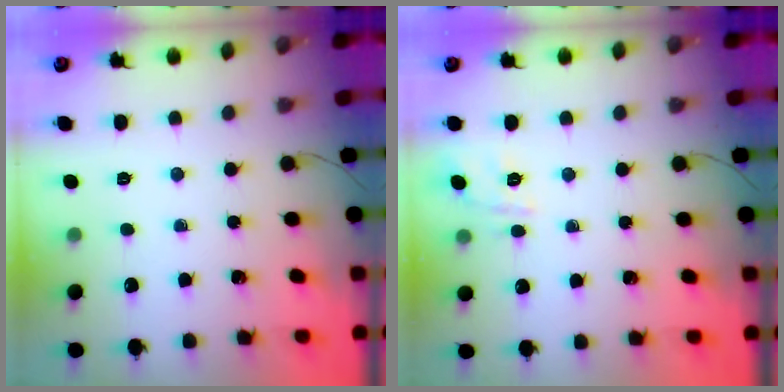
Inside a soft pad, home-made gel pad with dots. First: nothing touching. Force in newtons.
{"total": 2.1, "press": 1.6, "slide": 1.5}